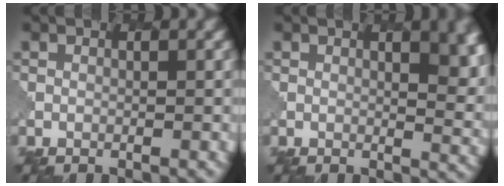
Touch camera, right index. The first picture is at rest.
{"total": 7.3, "force": [2.3, 3.5, 5.9], "torque": [-0.026, 0.002, 0.031]}